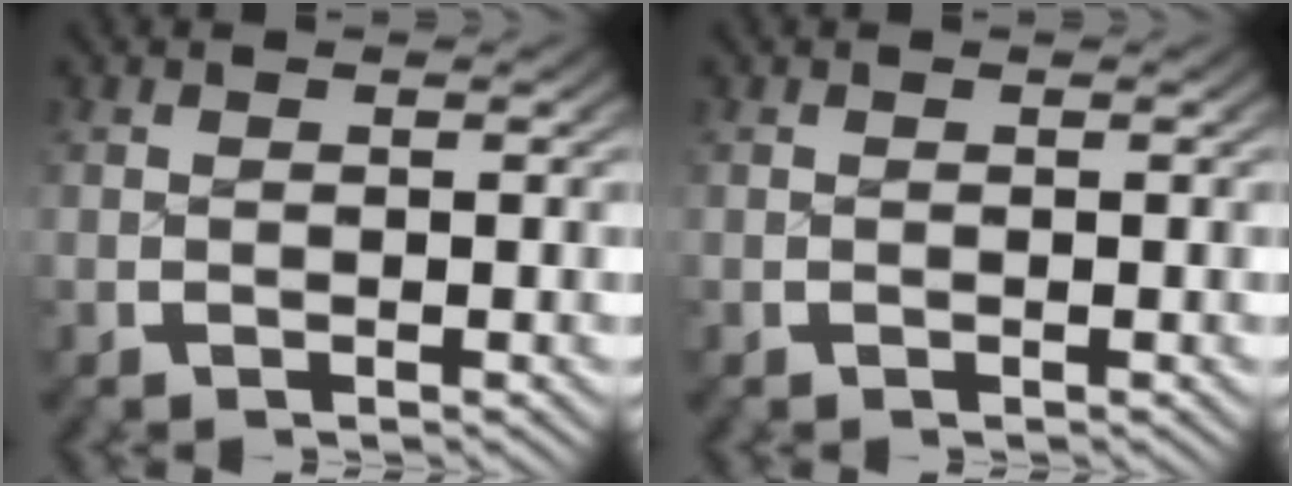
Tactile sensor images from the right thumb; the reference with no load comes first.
{"total": 0.0}